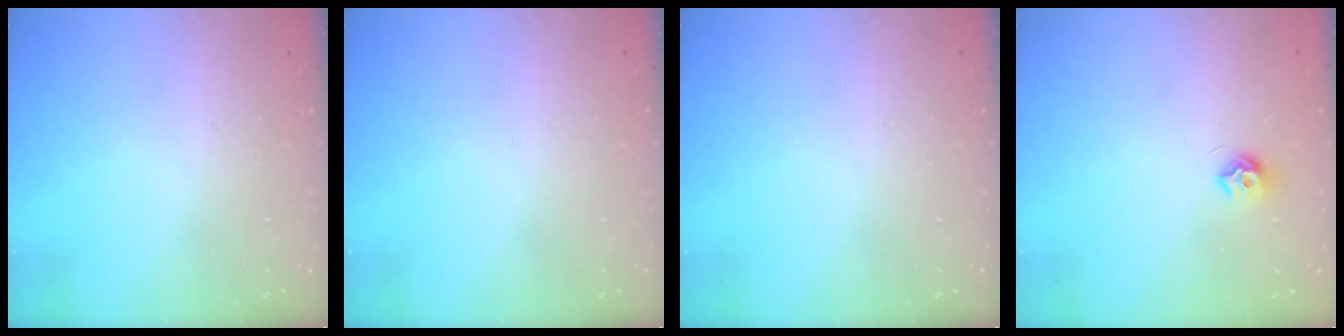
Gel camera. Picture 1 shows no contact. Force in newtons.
{"total": 0.0}
{"total": 0.0}
{"total": 7.6, "press": 7.6, "slide": 0.6}